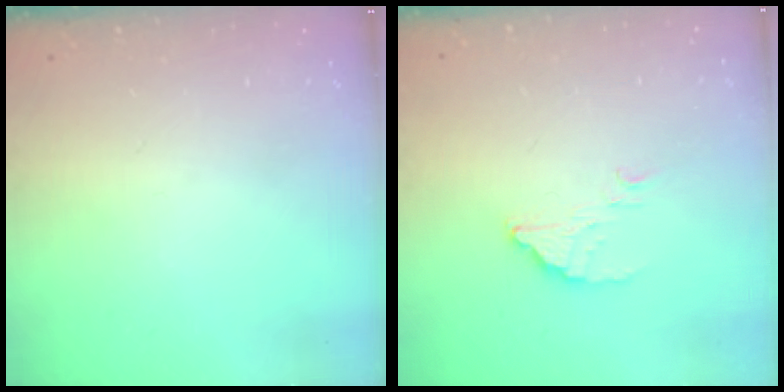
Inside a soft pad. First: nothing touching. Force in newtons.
{"total": 3.1, "press": 3.1, "slide": 0.1}